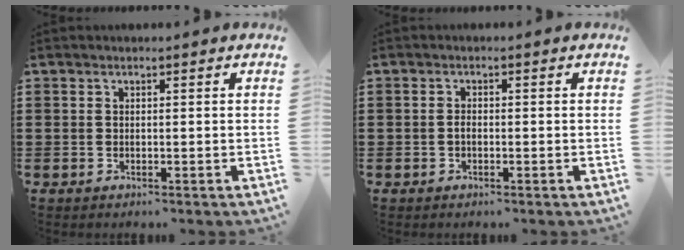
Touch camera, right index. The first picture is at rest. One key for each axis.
{"total": 0.9, "fx": -0.3, "fy": 0.4, "fz": 0.8, "tx": -0.017, "ty": -0.002, "tz": -0.005}